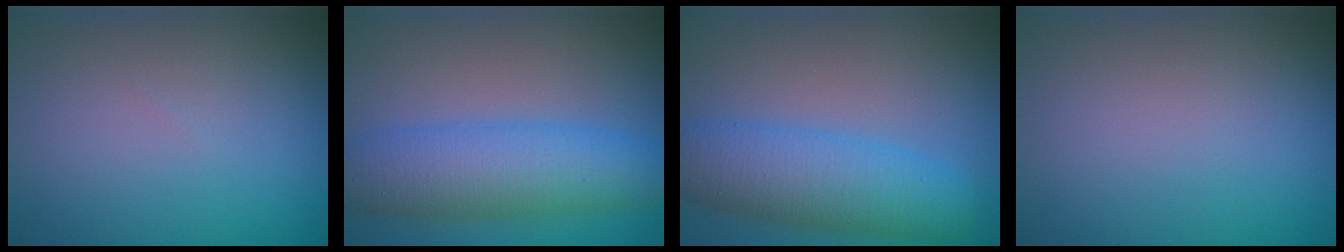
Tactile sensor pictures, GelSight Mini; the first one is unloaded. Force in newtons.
{"total": 7.4, "press": 7.4, "slide": 0.1}
{"total": 7.4, "press": 7.4, "slide": 0.3}
{"total": 0.0}